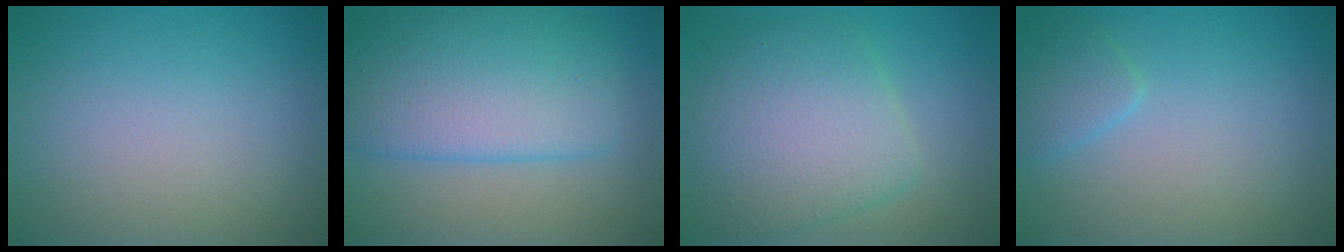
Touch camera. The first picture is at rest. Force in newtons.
{"total": 7.8, "press": 7.8, "slide": 0.1}
{"total": 6.8, "press": 6.7, "slide": 0.3}
{"total": 1.7, "press": 1.7, "slide": 0.1}